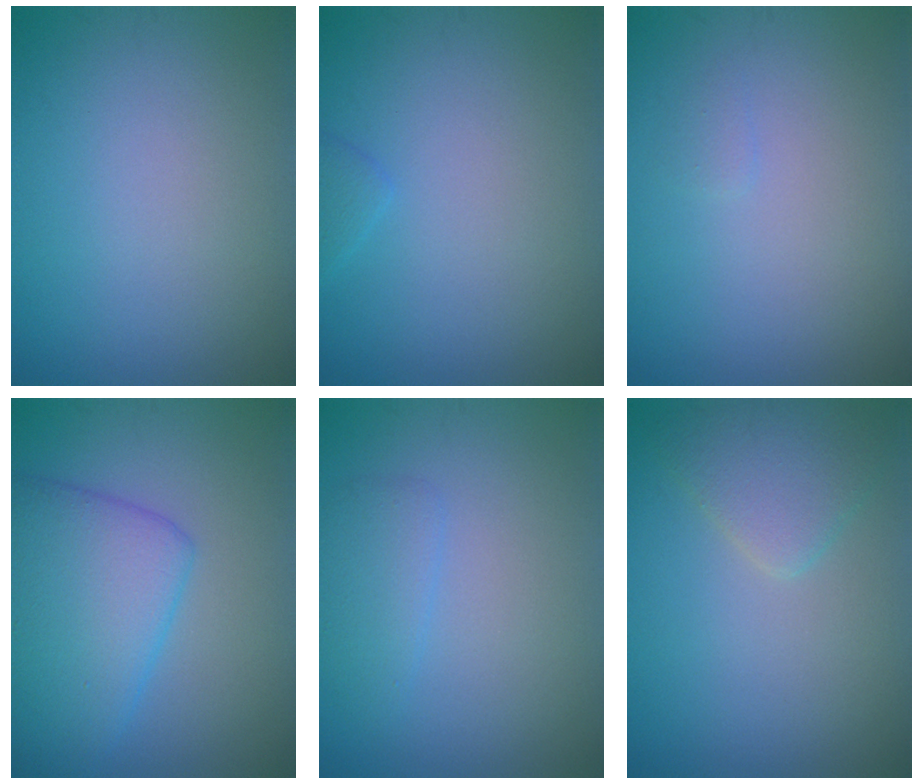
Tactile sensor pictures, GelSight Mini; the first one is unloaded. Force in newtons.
{"total": 1.0, "press": 1.0, "slide": 0.2}
{"total": 0.5, "press": 0.5, "slide": 0.1}
{"total": 7.4, "press": 7.4, "slide": 0.1}
{"total": 1.9, "press": 1.9, "slide": 0.1}
{"total": 2.6, "press": 2.6, "slide": 0.2}